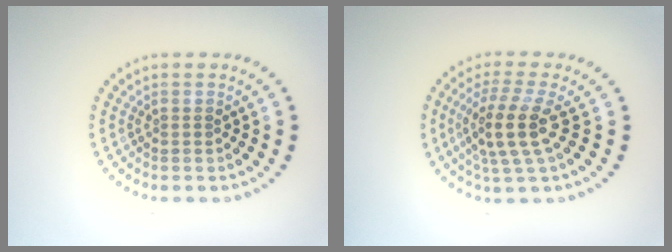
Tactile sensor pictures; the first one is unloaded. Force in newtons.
{"total": 4.0, "press": 3.5, "slide": 2.1}